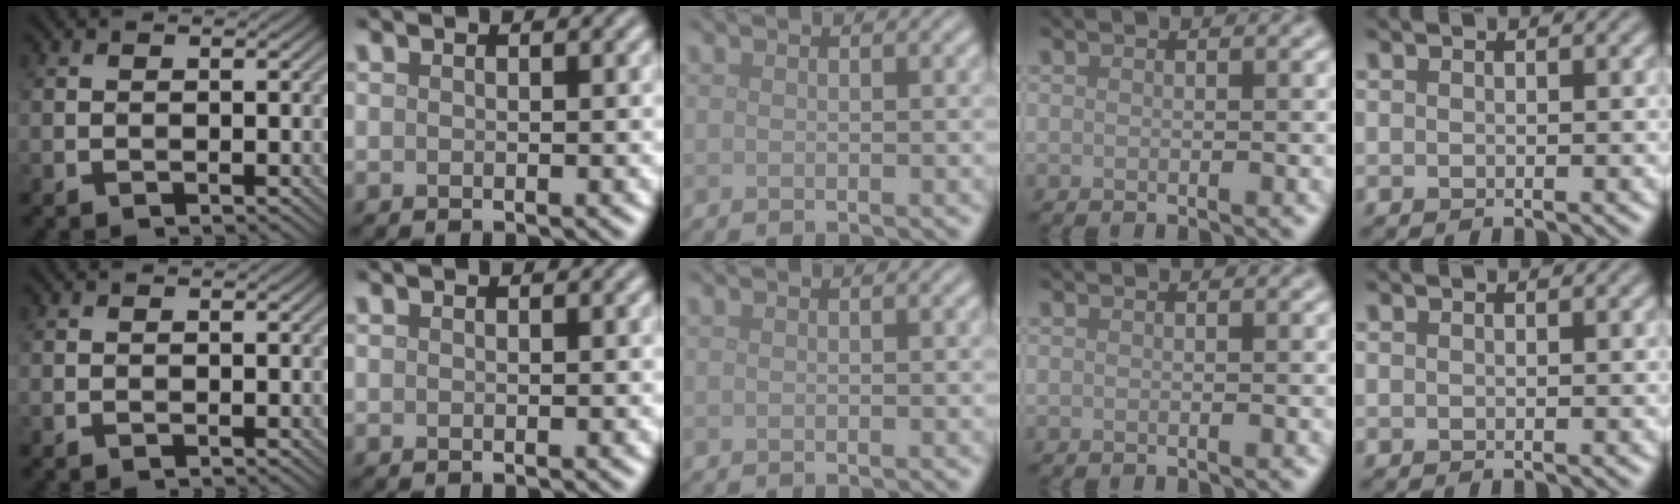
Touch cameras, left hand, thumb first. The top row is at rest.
{}